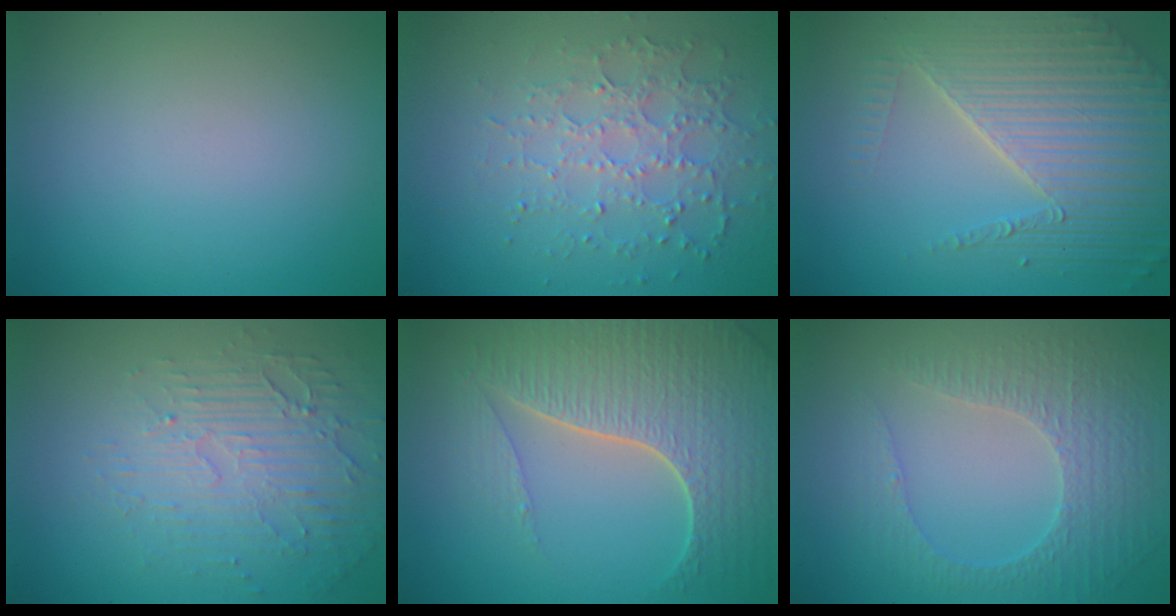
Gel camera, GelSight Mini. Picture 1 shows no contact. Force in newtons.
{"total": 3.5, "press": 3.2, "slide": 1.4}
{"total": 7.7, "press": 5.4, "slide": 5.5}
{"total": 5.7, "press": 3.3, "slide": 4.6}
{"total": 7.8, "press": 5.7, "slide": 5.3}
{"total": 4.7, "press": 3.3, "slide": 3.3}